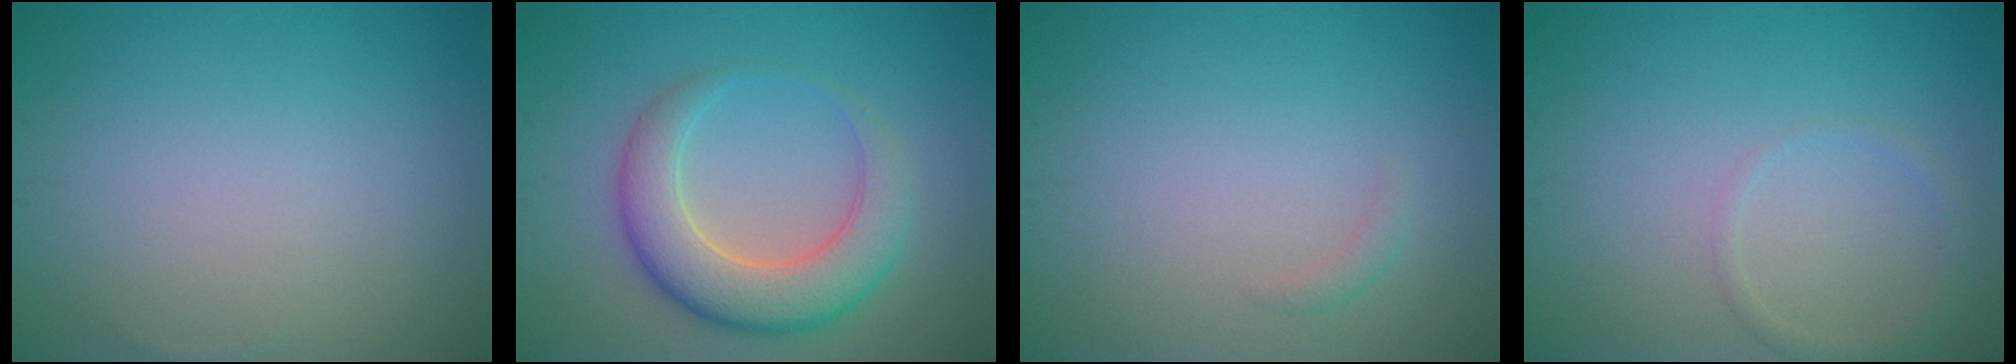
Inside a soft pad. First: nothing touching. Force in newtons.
{"total": 6.3, "press": 6.2, "slide": 0.3}
{"total": 0.8, "press": 0.8, "slide": 0.0}
{"total": 1.4, "press": 1.4, "slide": 0.1}